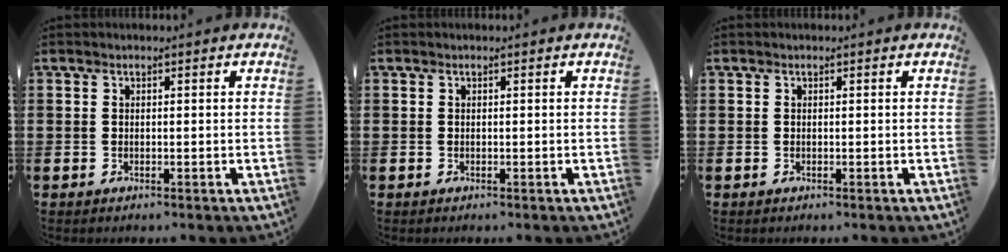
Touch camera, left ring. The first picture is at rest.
{"total": 0.0}
{"total": 0.0}